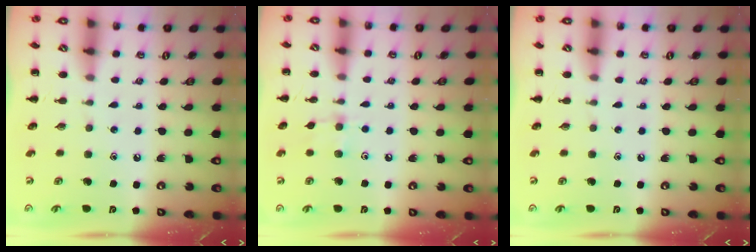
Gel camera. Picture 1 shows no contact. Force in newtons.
{"total": 6.0, "press": 5.7, "slide": 1.8}
{"total": 0.0}